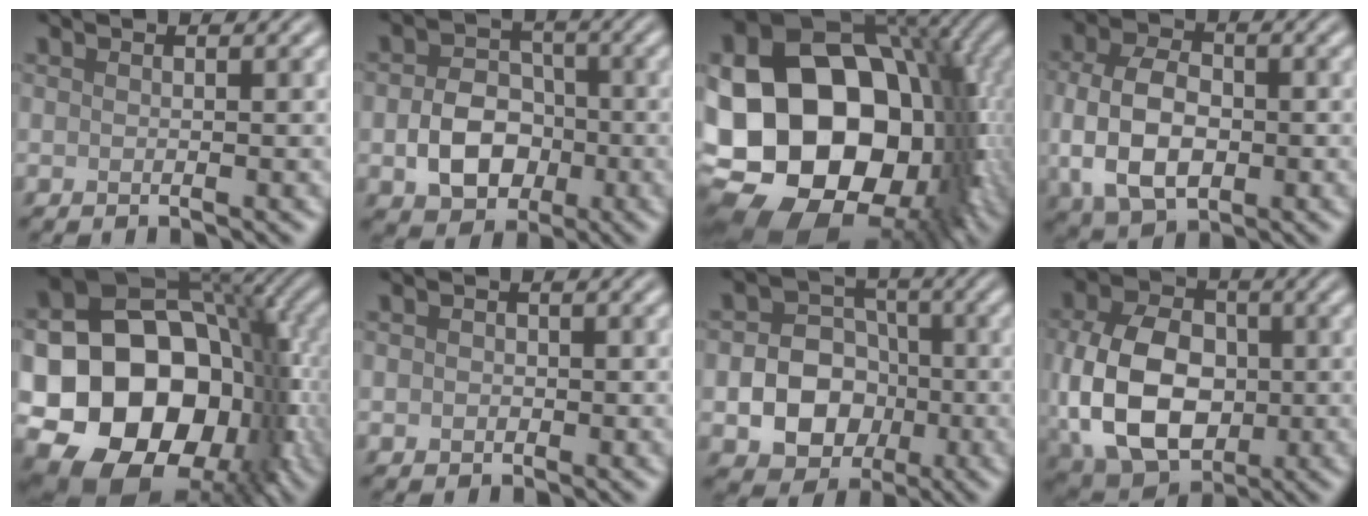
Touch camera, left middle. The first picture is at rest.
{"total": 5.7, "force": [-1.5, 4.4, 3.3], "torque": [-0.054, -0.003, -0.023]}
{"total": 23.1, "force": [-2.1, 17.2, 15.2], "torque": [-0.275, -0.030, -0.032]}
{"total": 7.2, "force": [-0.9, 4.8, 5.4], "torque": [-0.114, -0.005, -0.019]}
{"total": 20.1, "force": [-4.8, 15.4, 12.1], "torque": [-0.171, -0.025, -0.089]}
{"total": 1.2, "force": [0.0, 1.1, 0.4], "torque": [0.001, -0.005, -0.003]}
{"total": 7.8, "force": [-1.8, 6.6, 3.9], "torque": [-0.038, -0.008, -0.044]}
{"total": 11.5, "force": [-0.9, 8.2, 7.9], "torque": [-0.169, -0.009, -0.019]}